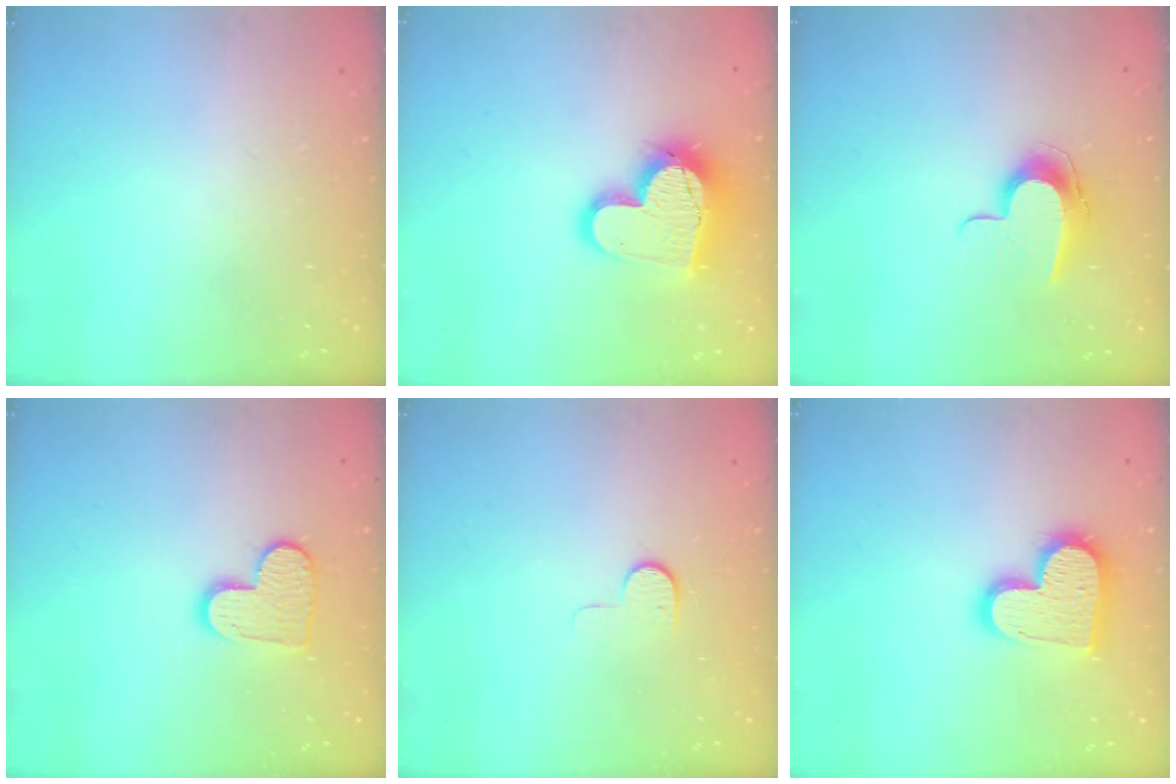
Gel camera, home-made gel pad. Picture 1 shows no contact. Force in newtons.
{"total": 17.1, "press": 17.0, "slide": 1.5}
{"total": 10.1, "press": 10.1, "slide": 0.6}
{"total": 9.6, "press": 9.6, "slide": 0.6}
{"total": 6.8, "press": 6.8, "slide": 0.6}
{"total": 16.0, "press": 16.0, "slide": 1.0}